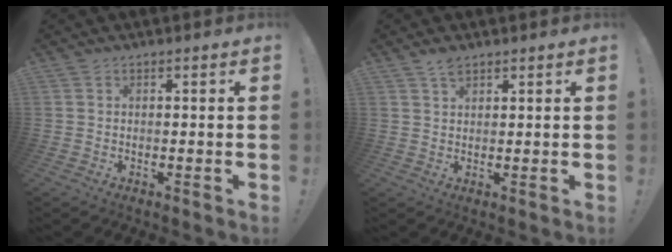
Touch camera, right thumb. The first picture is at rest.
{"total": 2.5, "force": [1.9, 0.9, 1.3], "torque": [-0.020, -0.009, 0.034]}